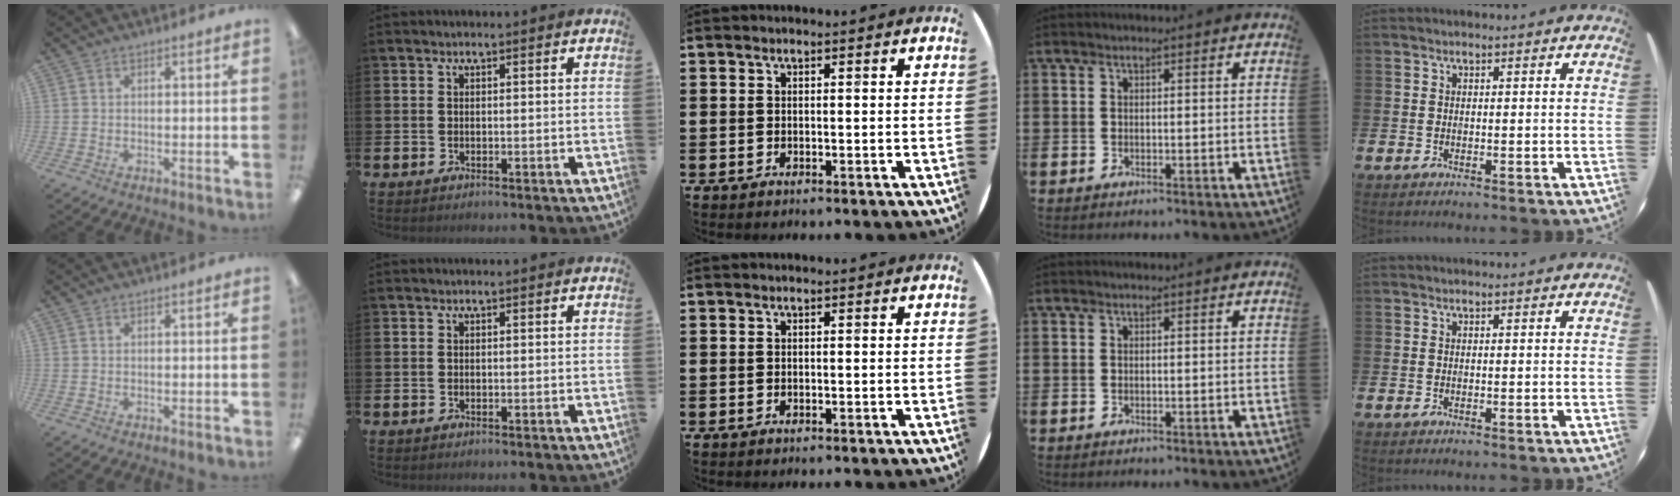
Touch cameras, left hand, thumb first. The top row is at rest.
{}